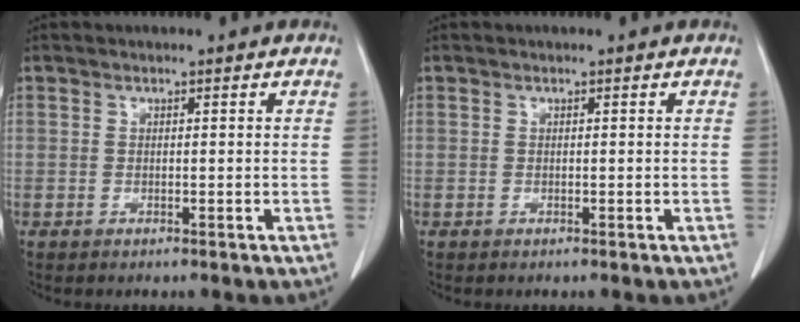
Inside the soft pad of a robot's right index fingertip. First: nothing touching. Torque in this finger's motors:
{"motor_torque": [0.00, 0.00, 0.00, 0.00]}